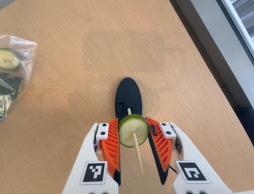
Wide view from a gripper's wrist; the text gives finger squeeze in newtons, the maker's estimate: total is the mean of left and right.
{"total": 12.0, "left": 12.3, "right": 11.6}